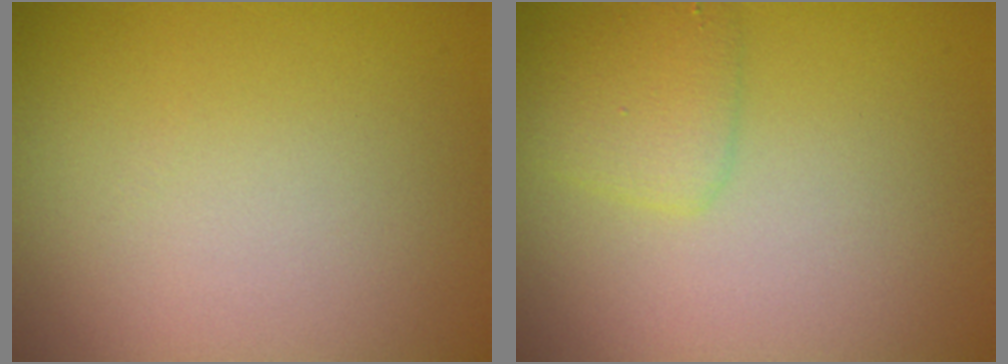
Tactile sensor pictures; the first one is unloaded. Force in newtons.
{"total": 2.0, "press": 2.0, "slide": 0.0}